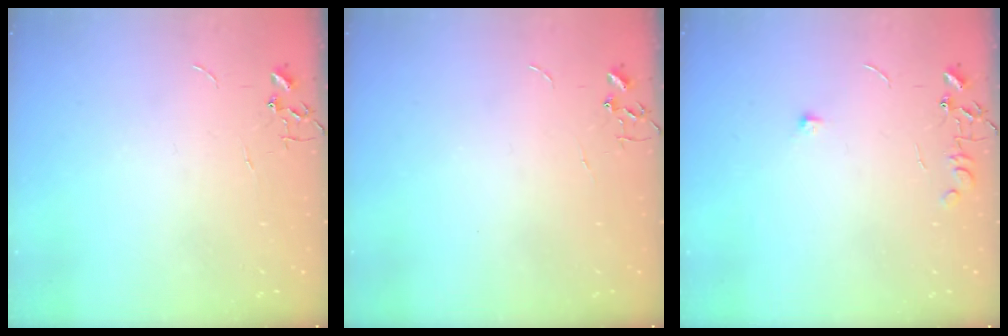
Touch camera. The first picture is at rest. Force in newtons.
{"total": 0.0}
{"total": 7.6, "press": 7.6, "slide": 0.7}